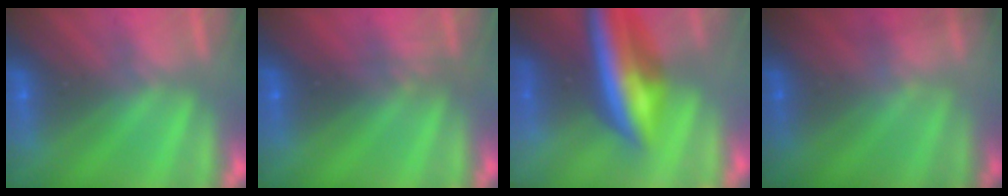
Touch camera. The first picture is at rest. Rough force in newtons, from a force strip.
{"total": 2.3}
{"total": 6.7}
{"total": 1.5}